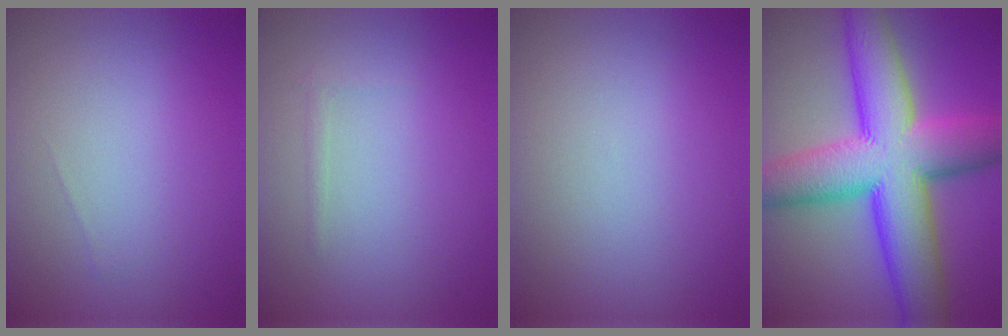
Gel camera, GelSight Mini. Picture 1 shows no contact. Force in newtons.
{"total": 0.5, "press": 0.5, "slide": 0.0}
{"total": 0.0}
{"total": 13.5, "press": 13.5, "slide": 0.4}